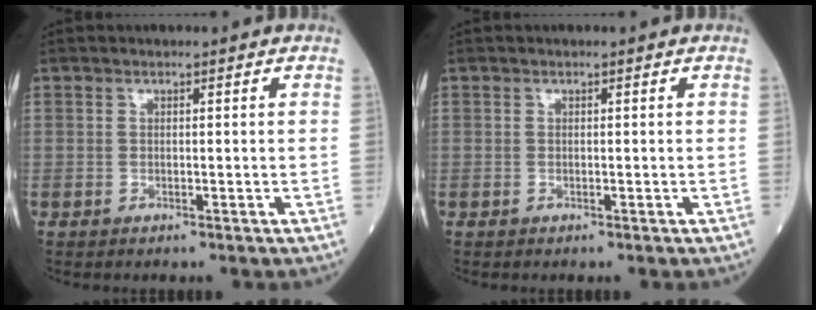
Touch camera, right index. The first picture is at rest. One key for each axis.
{"total": 0.0}